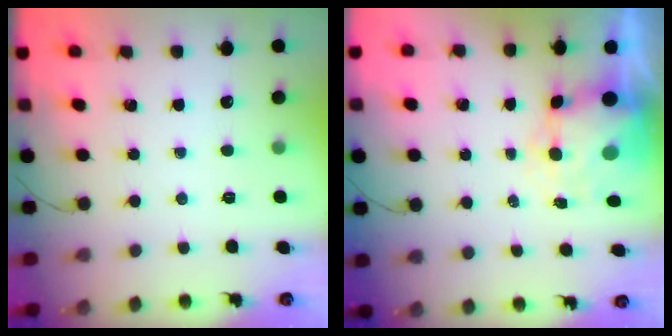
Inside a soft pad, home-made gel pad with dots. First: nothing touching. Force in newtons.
{"total": 7.6, "press": 7.4, "slide": 1.7}